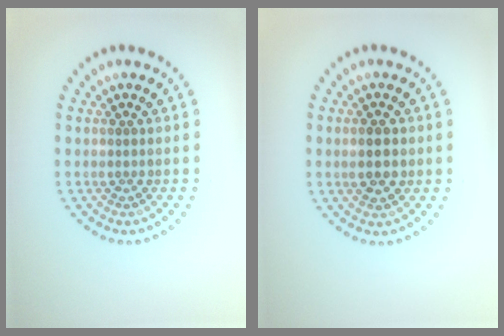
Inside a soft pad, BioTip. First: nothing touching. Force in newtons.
{"total": 2.4, "press": 2.4, "slide": 0.1}